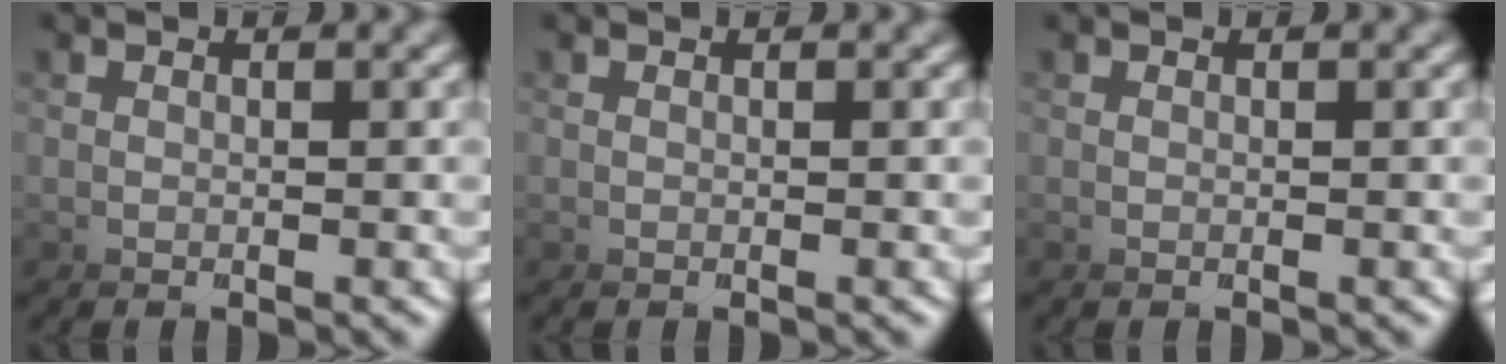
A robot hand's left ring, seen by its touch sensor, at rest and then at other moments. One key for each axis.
{"total": 0.0}
{"total": 0.0}